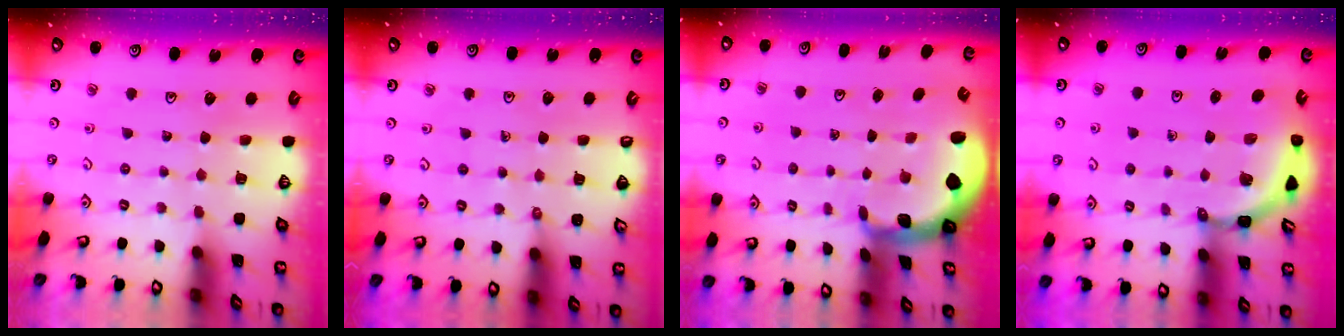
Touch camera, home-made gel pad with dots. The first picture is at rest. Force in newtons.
{"total": 1.3, "press": 1.2, "slide": 0.3}
{"total": 1.8, "press": 1.8, "slide": 0.4}
{"total": 3.6, "press": 3.6, "slide": 0.2}